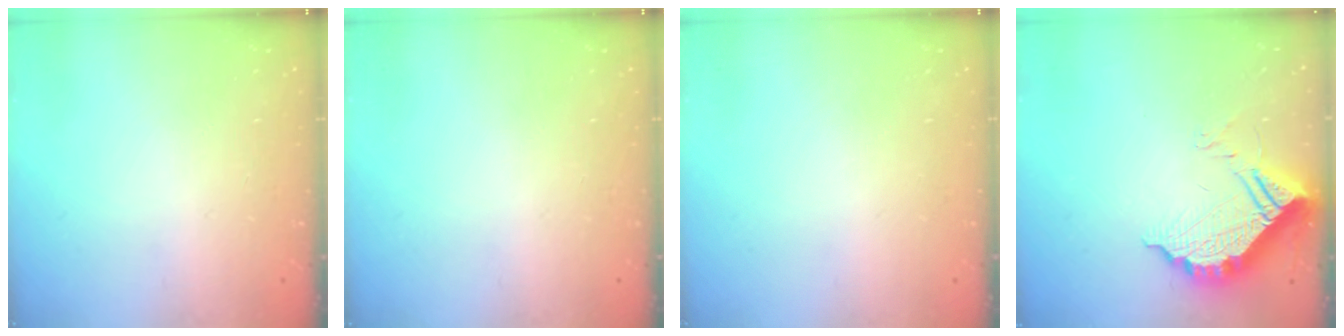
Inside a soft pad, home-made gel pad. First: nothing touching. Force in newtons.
{"total": 0.0}
{"total": 0.0}
{"total": 12.3, "press": 12.3, "slide": 1.1}